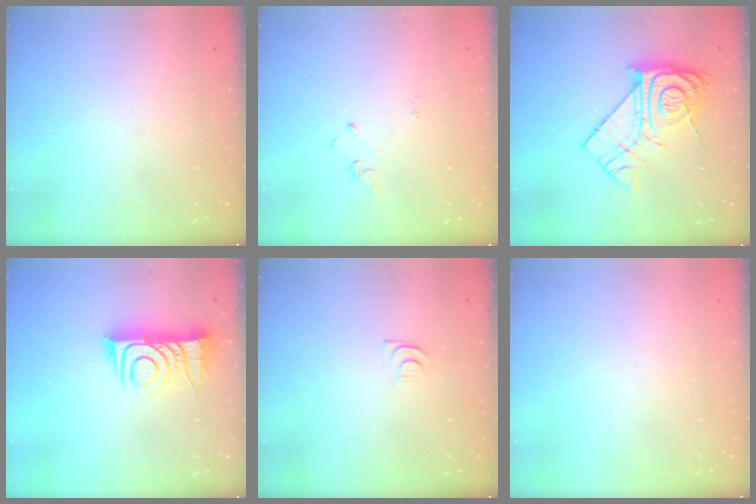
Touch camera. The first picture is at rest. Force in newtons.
{"total": 2.4, "press": 2.4, "slide": 0.3}
{"total": 16.7, "press": 16.6, "slide": 1.2}
{"total": 10.6, "press": 10.6, "slide": 0.9}
{"total": 3.3, "press": 3.2, "slide": 0.5}
{"total": 1.6, "press": 1.6, "slide": 0.1}